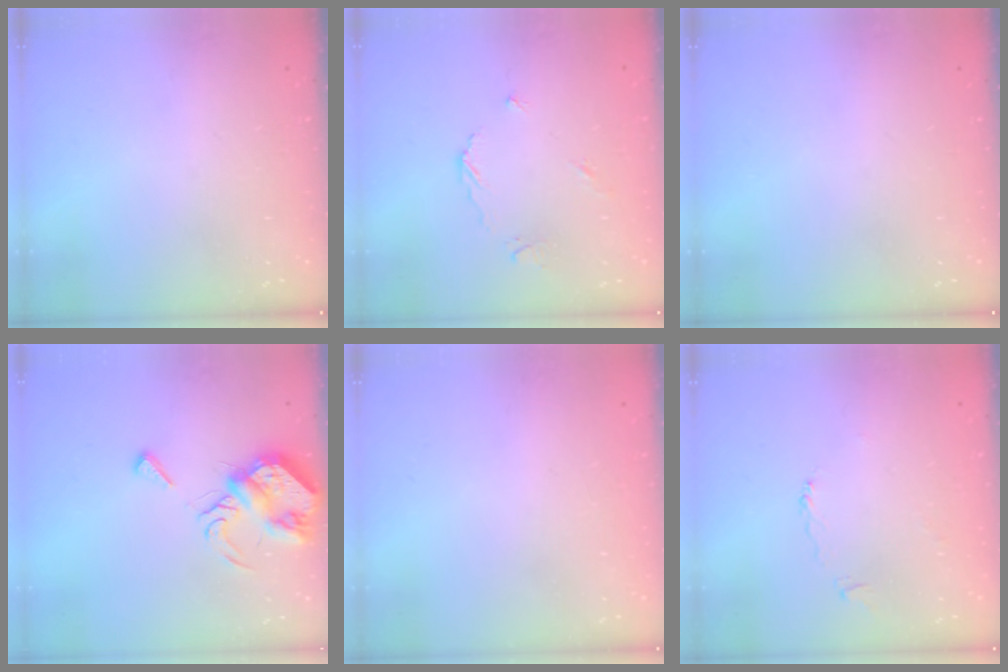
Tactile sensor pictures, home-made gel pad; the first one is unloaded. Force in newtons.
{"total": 4.4, "press": 4.4, "slide": 0.3}
{"total": 0.0}
{"total": 8.1, "press": 8.1, "slide": 0.3}
{"total": 1.9, "press": 1.9, "slide": 0.1}
{"total": 2.2, "press": 2.2, "slide": 0.4}